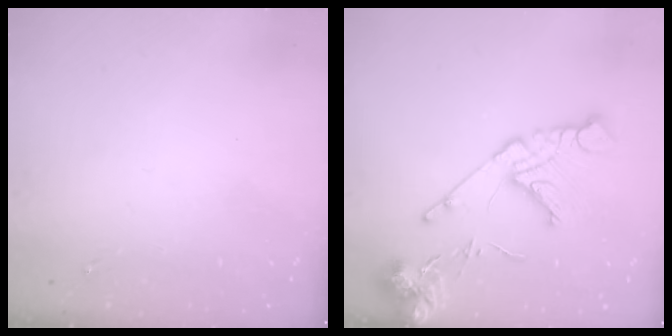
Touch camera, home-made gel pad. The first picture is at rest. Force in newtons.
{"total": 15.5, "press": 15.4, "slide": 2.0}